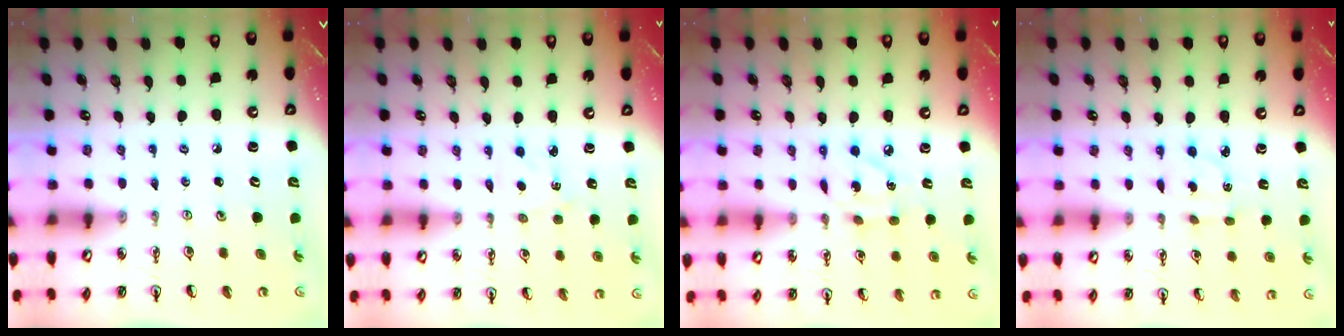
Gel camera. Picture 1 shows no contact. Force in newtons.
{"total": 2.2, "press": 2.2, "slide": 0.4}
{"total": 7.4, "press": 7.4, "slide": 0.3}
{"total": 2.5, "press": 2.4, "slide": 0.5}